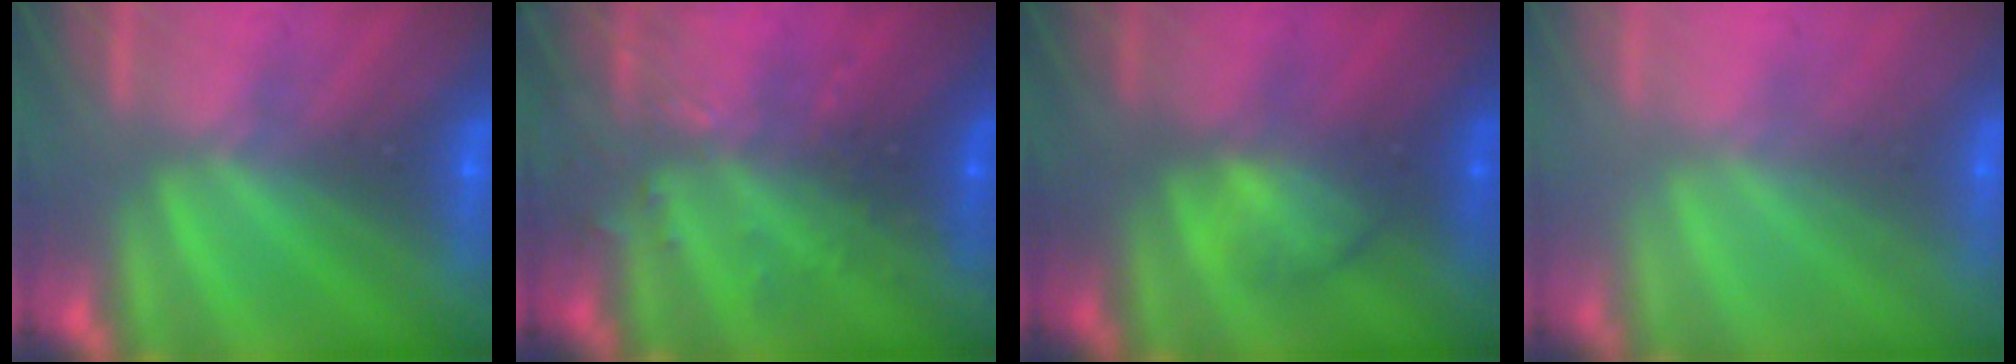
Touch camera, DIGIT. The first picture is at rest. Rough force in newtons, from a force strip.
{"total": 2.9}
{"total": 2.0}
{"total": 2.5}